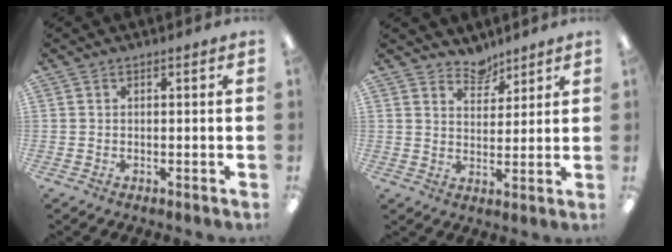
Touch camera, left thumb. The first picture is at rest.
{"total": 5.5, "force": [5.0, 2.2, 0.6], "torque": [-0.001, -0.035, 0.090]}